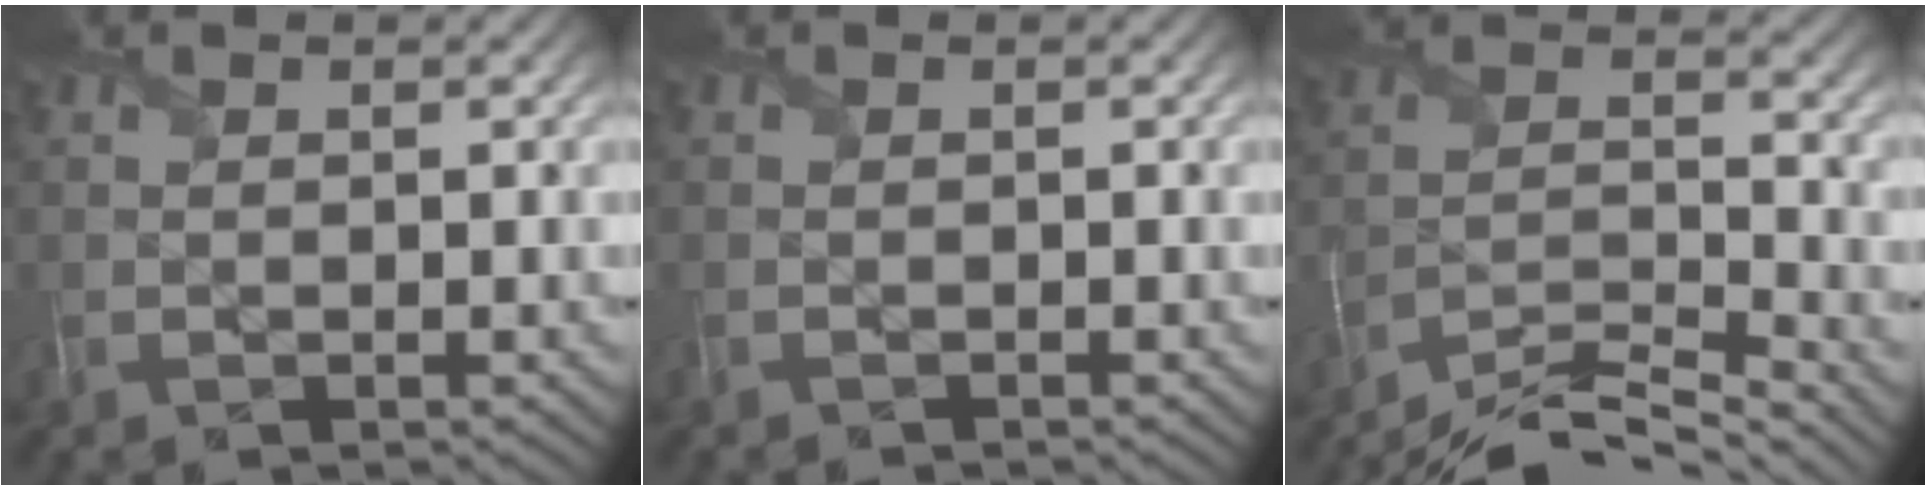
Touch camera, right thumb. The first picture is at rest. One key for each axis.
{"total": 0.9, "fx": -0.8, "fy": 0.2, "fz": -0.5, "tx": 0.008, "ty": -0.005, "tz": -0.021}
{"total": 10.2, "fx": -9.5, "fy": 1.2, "fz": 3.5, "tx": -0.059, "ty": 0.005, "tz": -0.177}